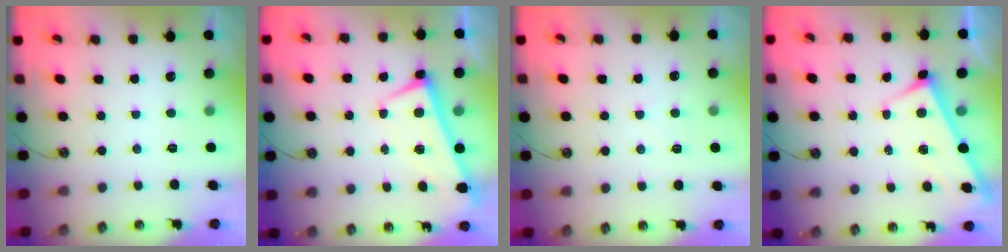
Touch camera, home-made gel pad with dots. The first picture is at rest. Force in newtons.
{"total": 1.3, "press": 1.0, "slide": 0.8}
{"total": 3.6, "press": 3.5, "slide": 0.4}
{"total": 3.0, "press": 3.0, "slide": 0.2}